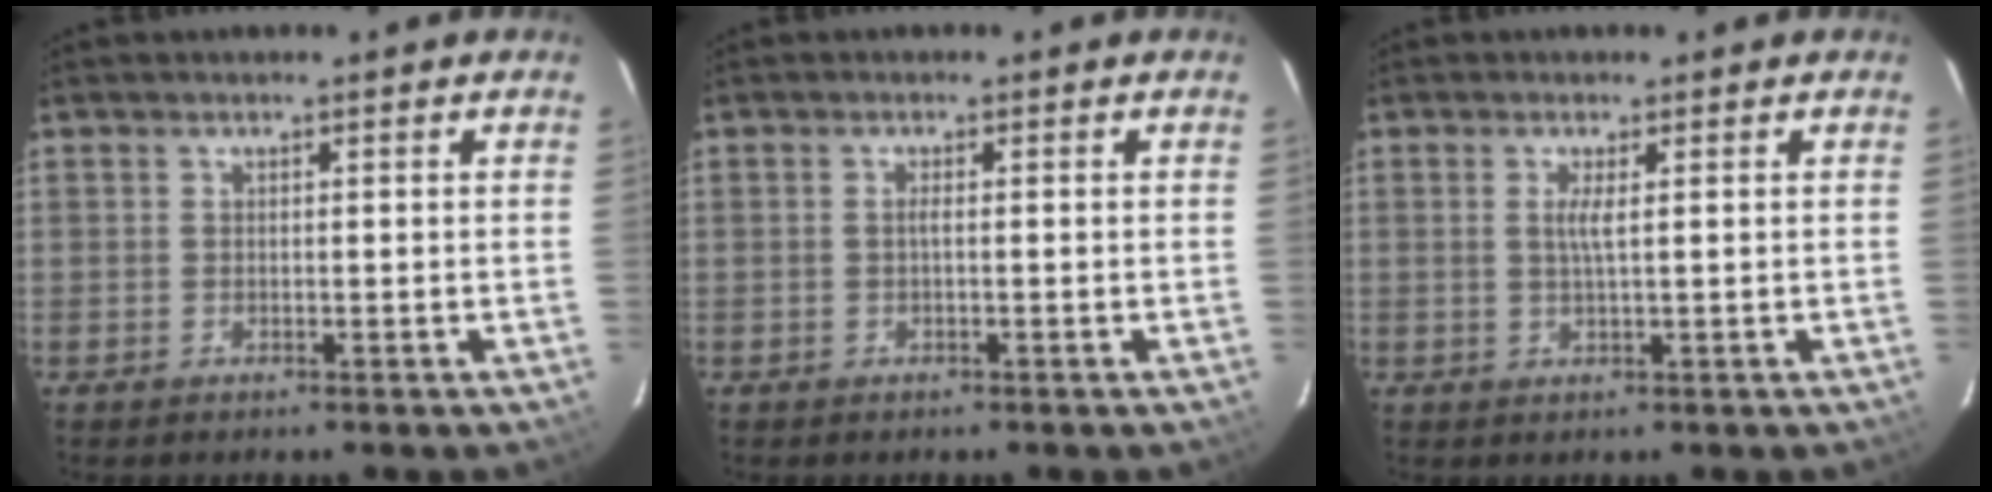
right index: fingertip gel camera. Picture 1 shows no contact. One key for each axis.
{"total": 0.7, "fx": -0.2, "fy": -0.2, "fz": 0.7, "tx": -0.012, "ty": 0.002, "tz": -0.005}
{"total": 1.9, "fx": 0.5, "fy": -0.2, "fz": 1.9, "tx": -0.037, "ty": -0.003, "tz": 0.007}